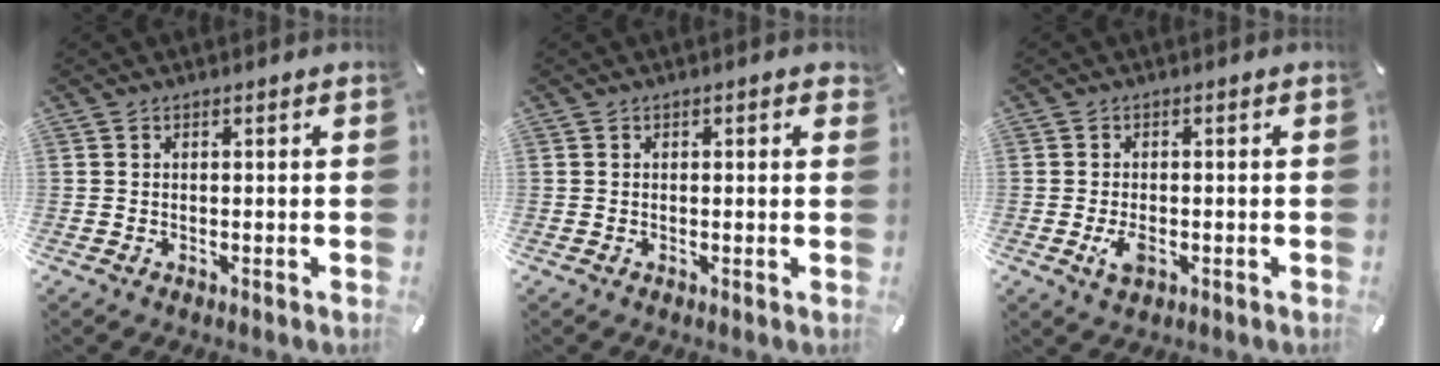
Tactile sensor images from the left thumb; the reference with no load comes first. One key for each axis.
{"total": 0.7, "fx": 0.1, "fy": 0.5, "fz": 0.5, "tx": -0.002, "ty": 0.001, "tz": 0.000}
{"total": 3.5, "fx": -1.1, "fy": 2.0, "fz": 2.7, "tx": -0.067, "ty": -0.003, "tz": -0.022}